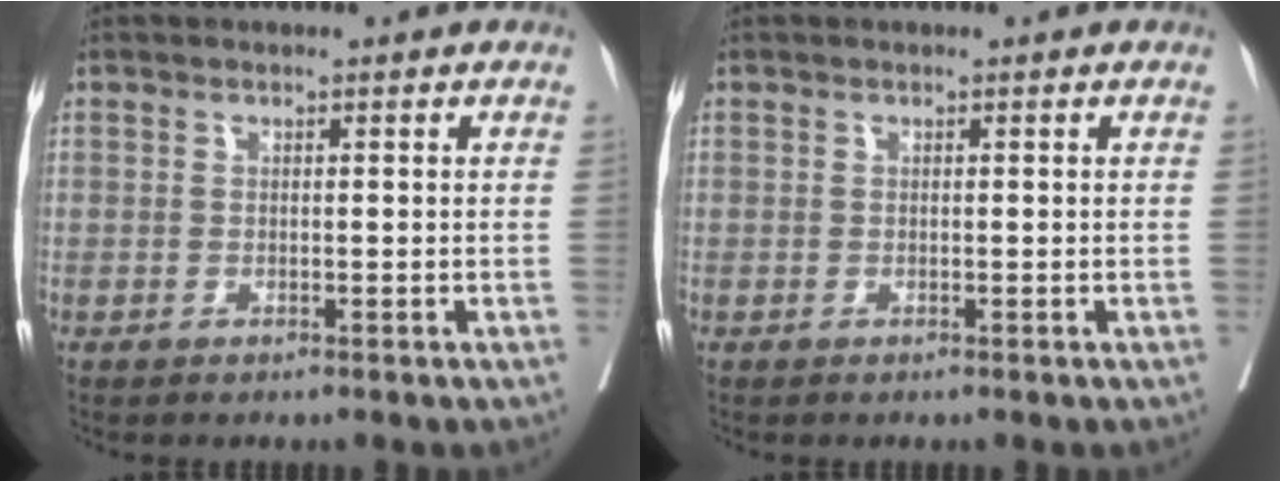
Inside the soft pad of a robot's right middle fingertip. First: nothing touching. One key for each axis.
{"total": 0.0}